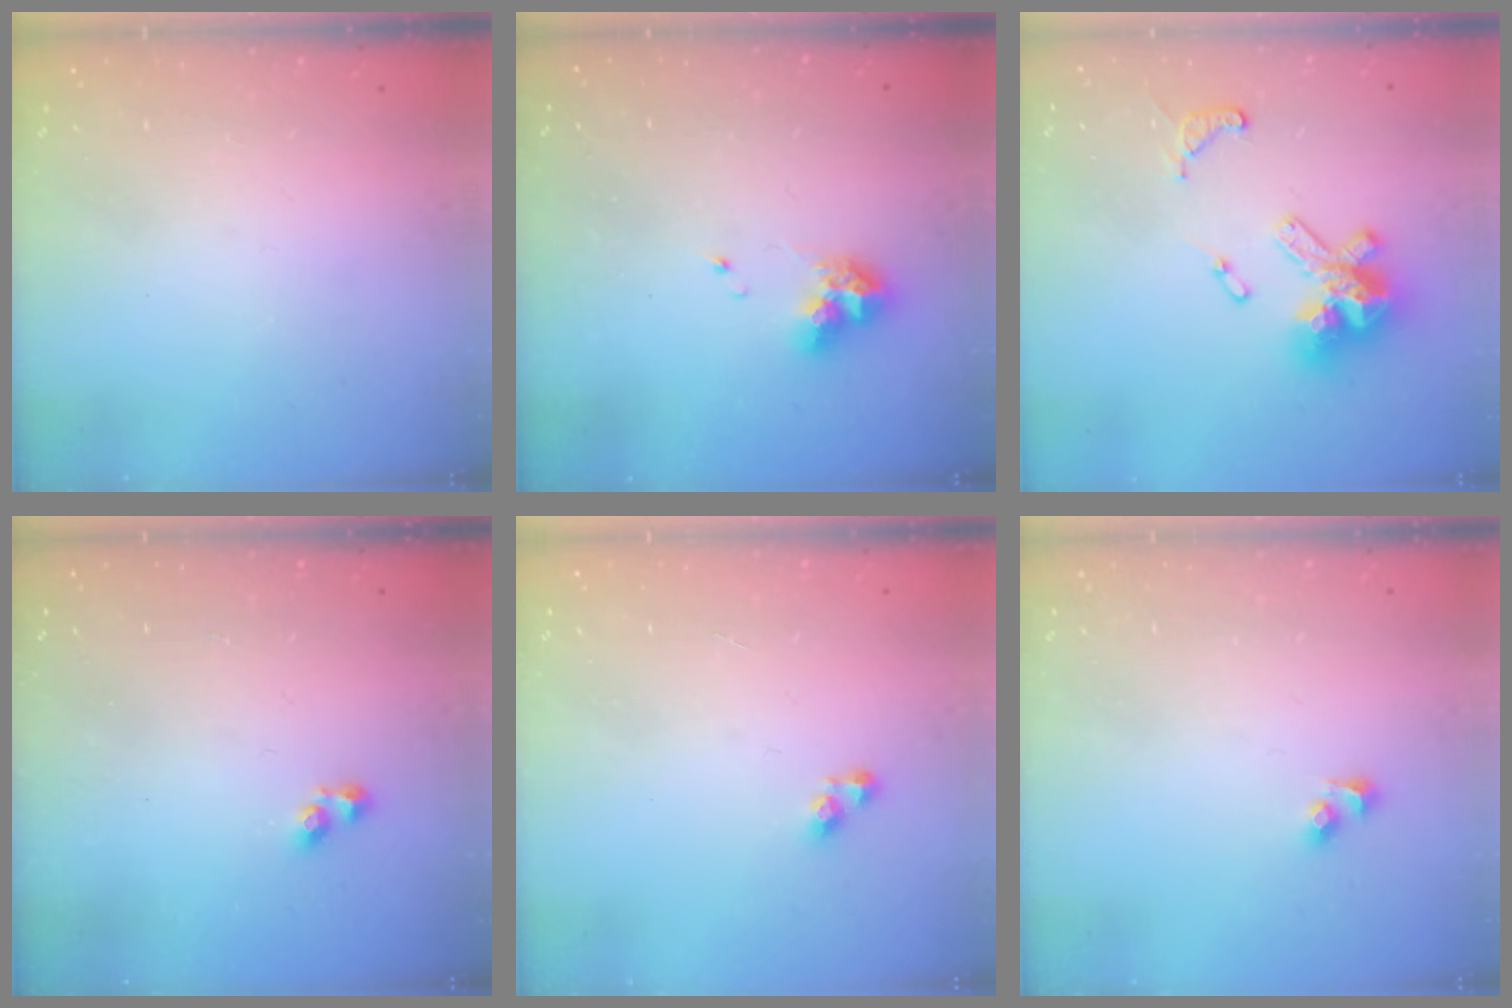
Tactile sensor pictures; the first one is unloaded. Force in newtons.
{"total": 8.2, "press": 8.1, "slide": 1.2}
{"total": 15.0, "press": 14.9, "slide": 1.9}
{"total": 1.9, "press": 1.9, "slide": 0.3}
{"total": 3.6, "press": 3.6, "slide": 0.5}
{"total": 2.7, "press": 2.4, "slide": 1.1}